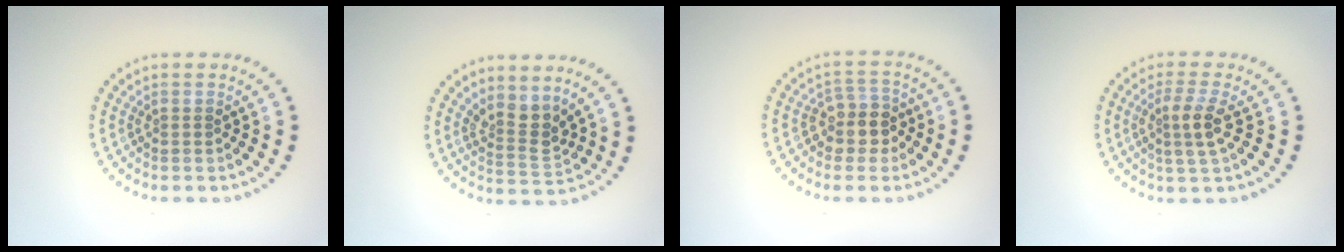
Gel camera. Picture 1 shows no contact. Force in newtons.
{"total": 2.7, "press": 2.0, "slide": 1.9}
{"total": 2.8, "press": 2.5, "slide": 1.3}
{"total": 2.7, "press": 2.4, "slide": 1.2}